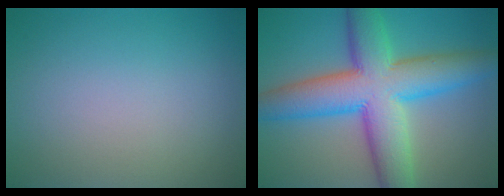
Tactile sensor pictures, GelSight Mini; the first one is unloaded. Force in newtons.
{"total": 11.3, "press": 11.3, "slide": 0.1}